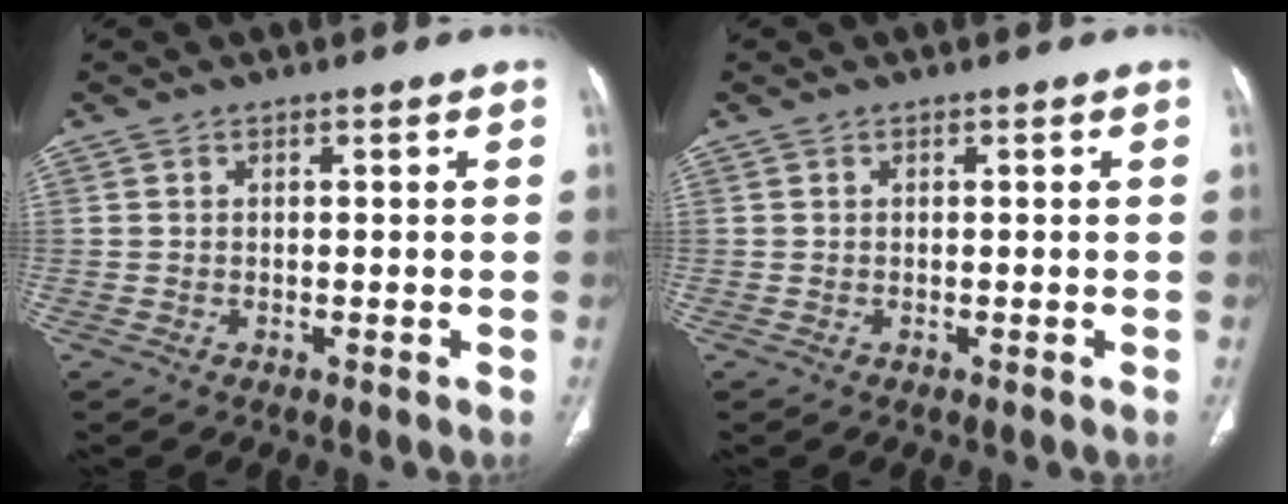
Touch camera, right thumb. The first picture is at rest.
{"total": 0.0}